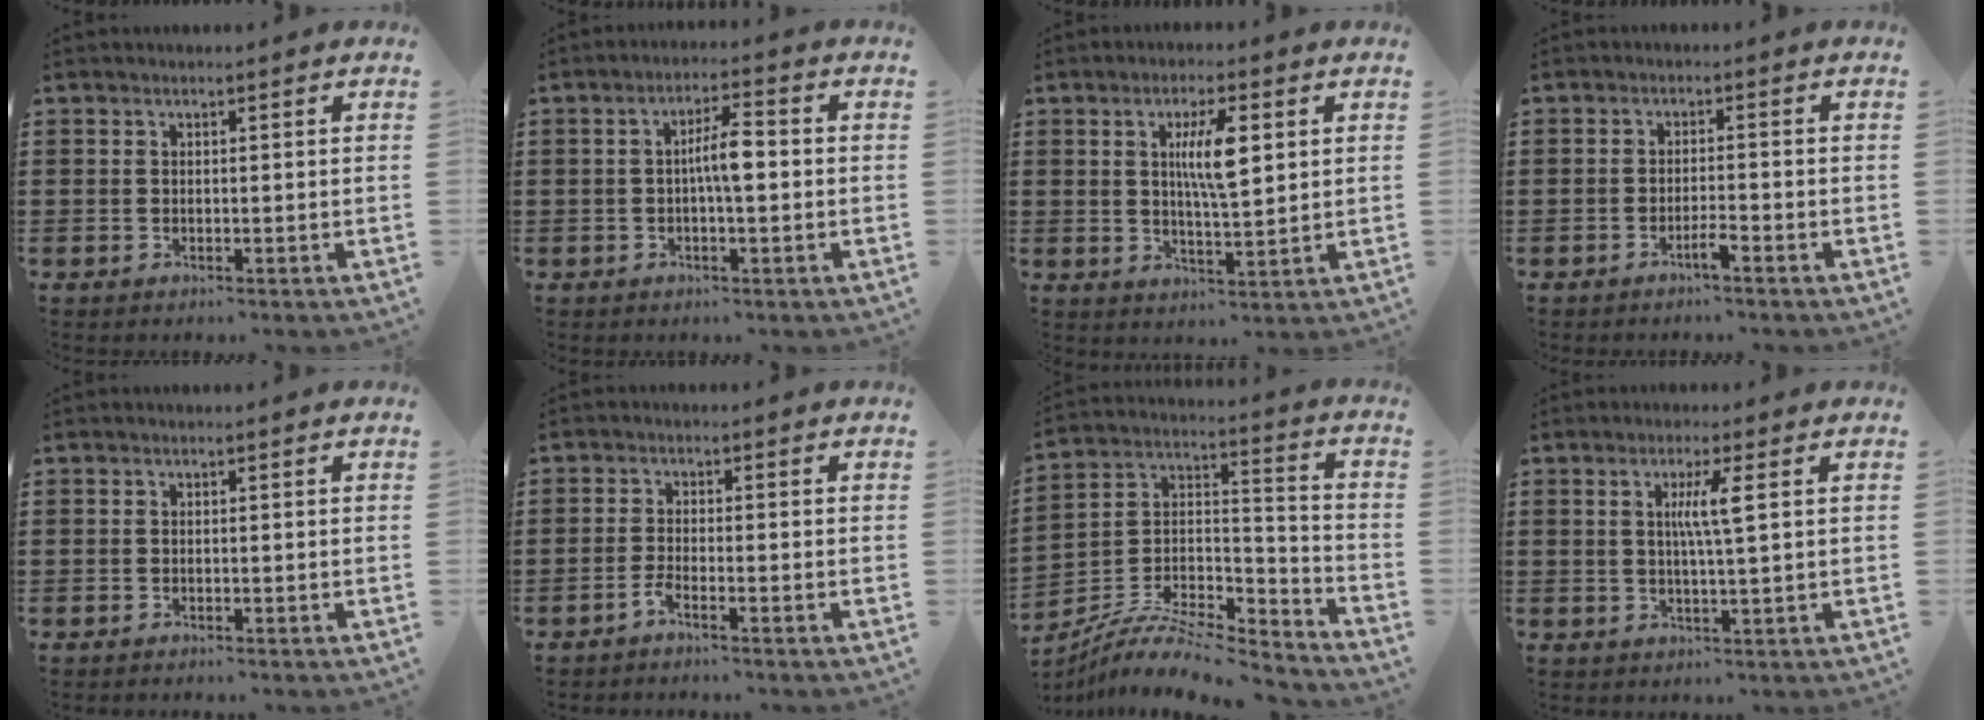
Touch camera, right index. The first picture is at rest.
{"total": 5.1, "force": [-0.3, 1.3, 4.9], "torque": [-0.088, 0.009, -0.008]}
{"total": 6.9, "force": [1.8, 1.7, 6.5], "torque": [-0.122, 0.005, 0.024]}
{"total": 2.2, "force": [-1.6, 0.1, 1.5], "torque": [-0.027, -0.001, -0.028]}
{"total": 0.0}
{"total": 1.9, "force": [-1.5, 0.0, 1.2], "torque": [-0.036, -0.006, -0.033]}
{"total": 8.7, "force": [-7.5, 2.4, 3.7], "torque": [-0.074, 0.008, -0.151]}
{"total": 4.1, "force": [0.9, -0.1, 4.0], "torque": [-0.080, -0.001, 0.011]}